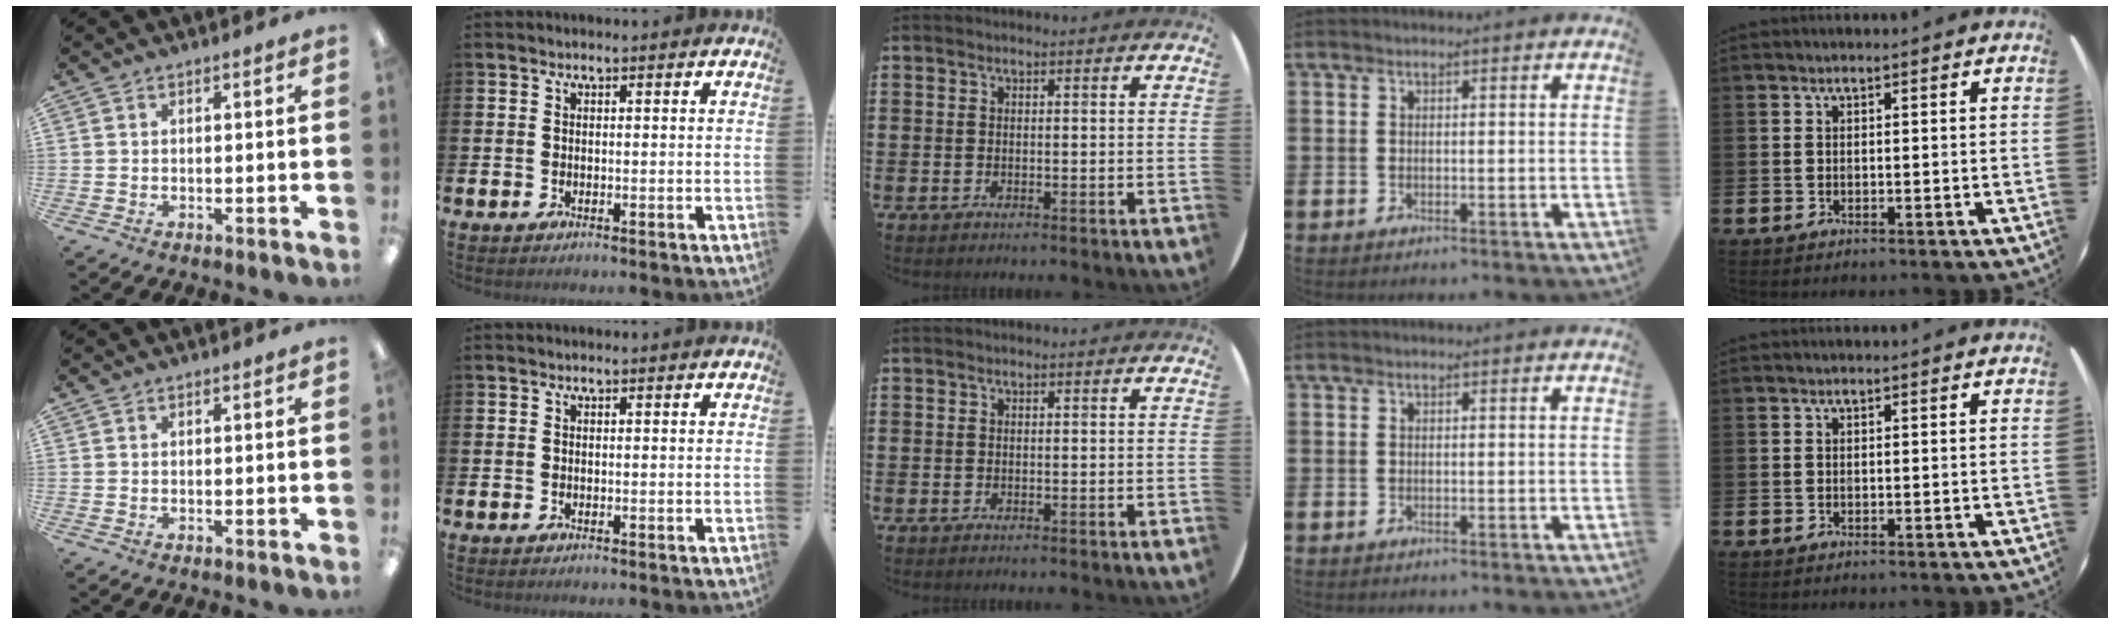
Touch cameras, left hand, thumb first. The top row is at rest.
{}